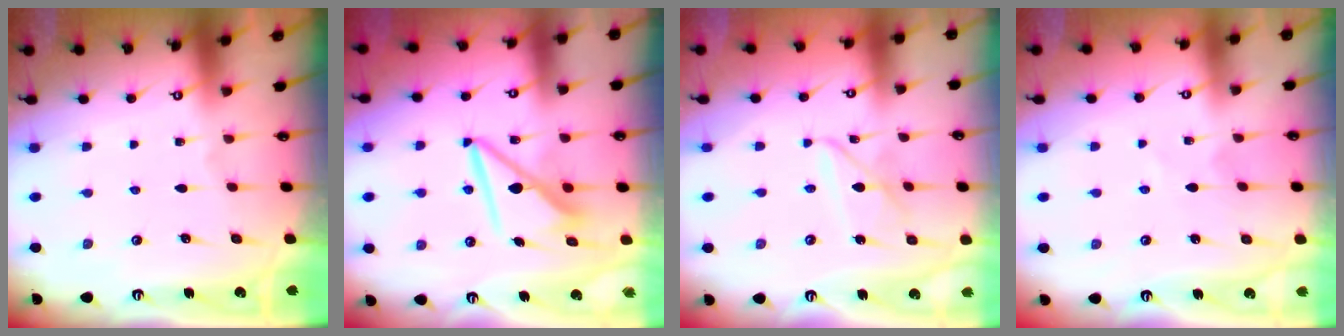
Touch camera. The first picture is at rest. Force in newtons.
{"total": 8.9, "press": 8.9, "slide": 0.8}
{"total": 8.3, "press": 8.2, "slide": 0.5}
{"total": 1.5, "press": 1.5, "slide": 0.3}